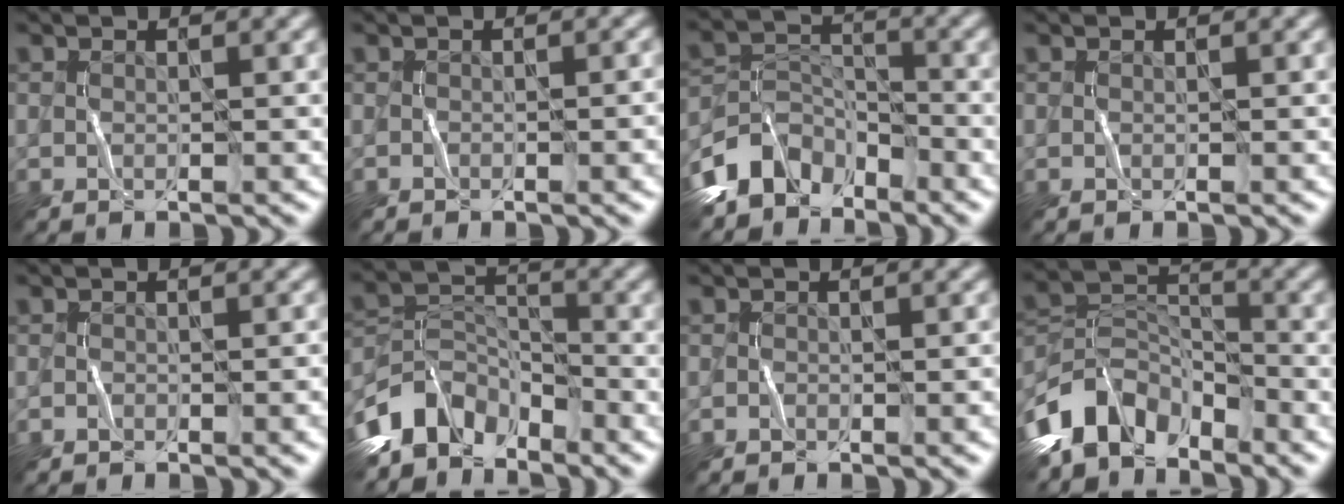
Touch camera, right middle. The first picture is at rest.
{"total": 2.3, "force": [-1.0, 0.9, 1.9], "torque": [-0.009, 0.014, -0.010]}
{"total": 4.9, "force": [-4.1, 2.7, 0.9], "torque": [-0.016, 0.004, -0.087]}
{"total": 0.0}
{"total": 2.2, "force": [-1.7, 0.6, 1.3], "torque": [-0.013, 0.017, -0.021]}
{"total": 5.4, "force": [-4.5, 2.8, 1.2], "torque": [-0.019, 0.005, -0.093]}
{"total": 1.6, "force": [-1.4, 0.3, 0.9], "torque": [-0.006, 0.017, -0.018]}
{"total": 6.3, "force": [-4.9, 3.3, 1.9], "torque": [-0.027, 0.005, -0.102]}